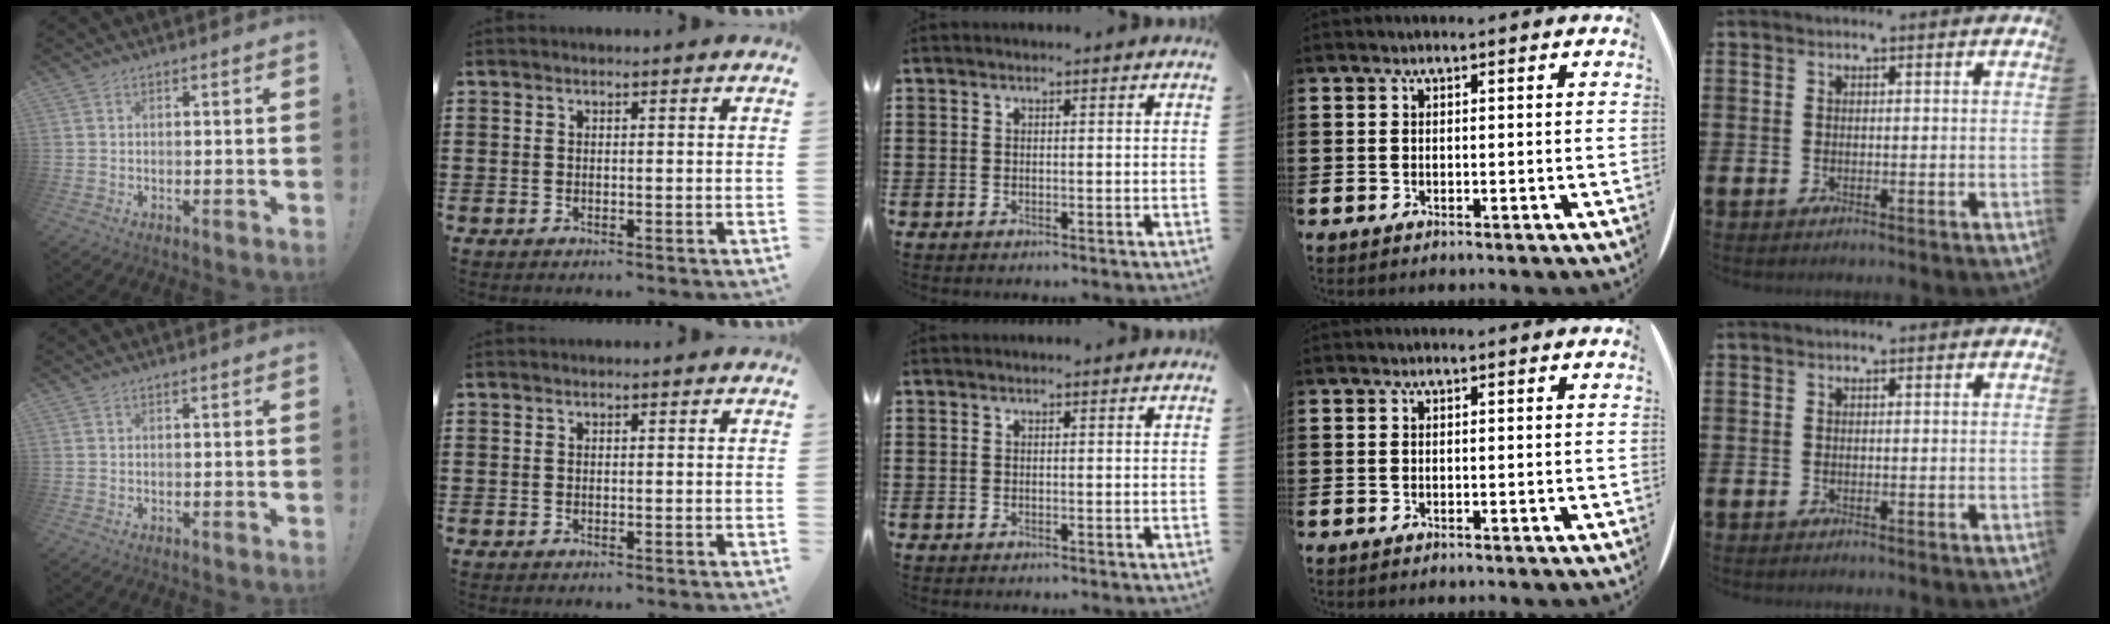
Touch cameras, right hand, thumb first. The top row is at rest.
{}